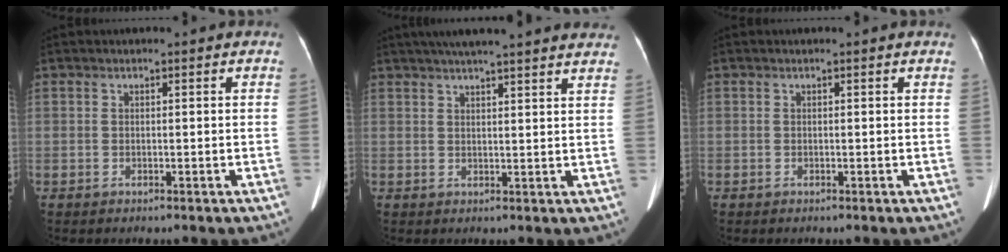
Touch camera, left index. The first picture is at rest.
{"total": 19.8, "force": [17.4, 1.3, 9.5], "torque": [-0.145, 0.030, 0.216]}
{"total": 0.9, "force": [0.8, 0.2, 0.3], "torque": [-0.011, 0.012, 0.002]}